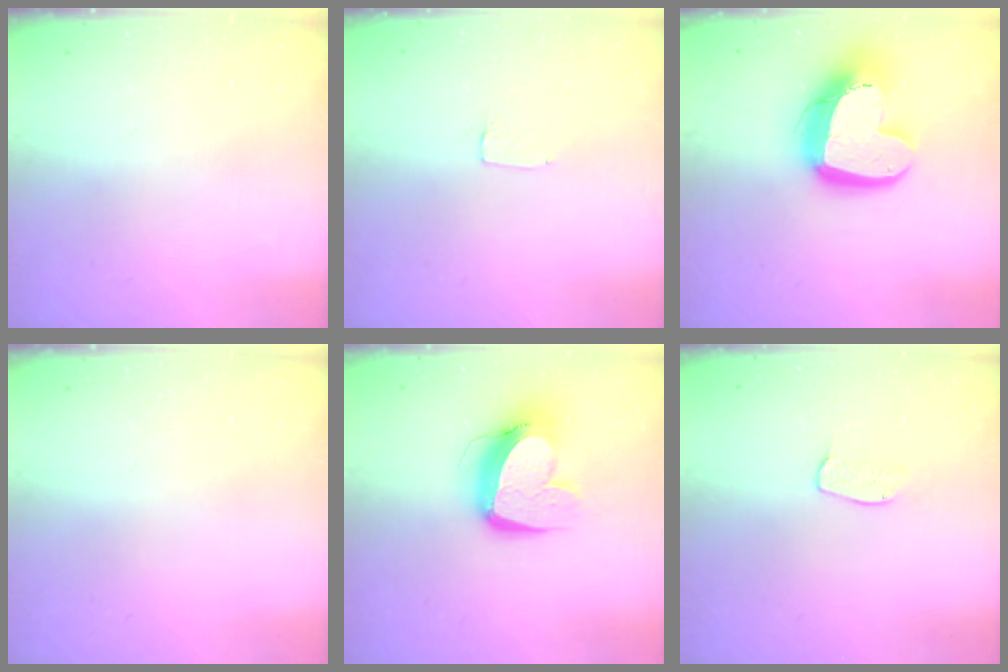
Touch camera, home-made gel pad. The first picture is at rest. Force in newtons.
{"total": 1.7, "press": 1.7, "slide": 0.1}
{"total": 16.6, "press": 16.5, "slide": 1.6}
{"total": 0.0}
{"total": 13.1, "press": 13.0, "slide": 1.6}
{"total": 5.8, "press": 5.8, "slide": 0.2}